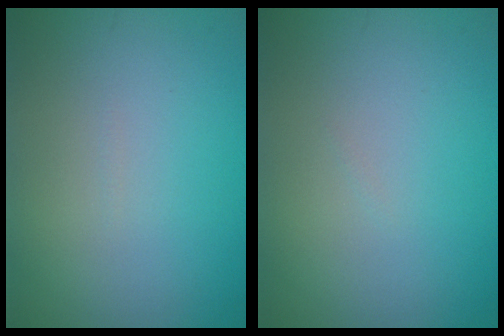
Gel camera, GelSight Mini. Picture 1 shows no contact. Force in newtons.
{"total": 0.0}